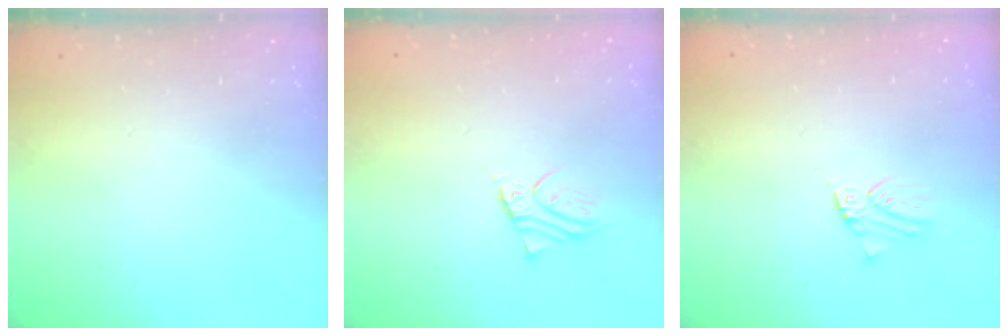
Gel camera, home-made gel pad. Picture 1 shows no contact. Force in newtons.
{"total": 2.3, "press": 2.3, "slide": 0.2}
{"total": 0.0}